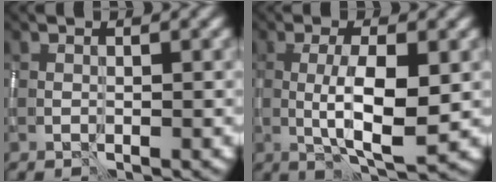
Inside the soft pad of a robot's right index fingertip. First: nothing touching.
{"total": 5.6, "force": [-0.6, 1.4, 5.4], "torque": [-0.096, -0.003, -0.006]}